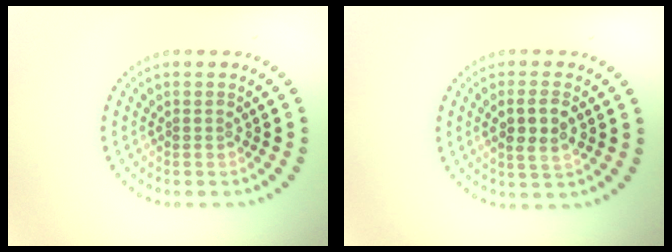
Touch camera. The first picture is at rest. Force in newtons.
{"total": 2.8, "press": 2.7, "slide": 0.7}